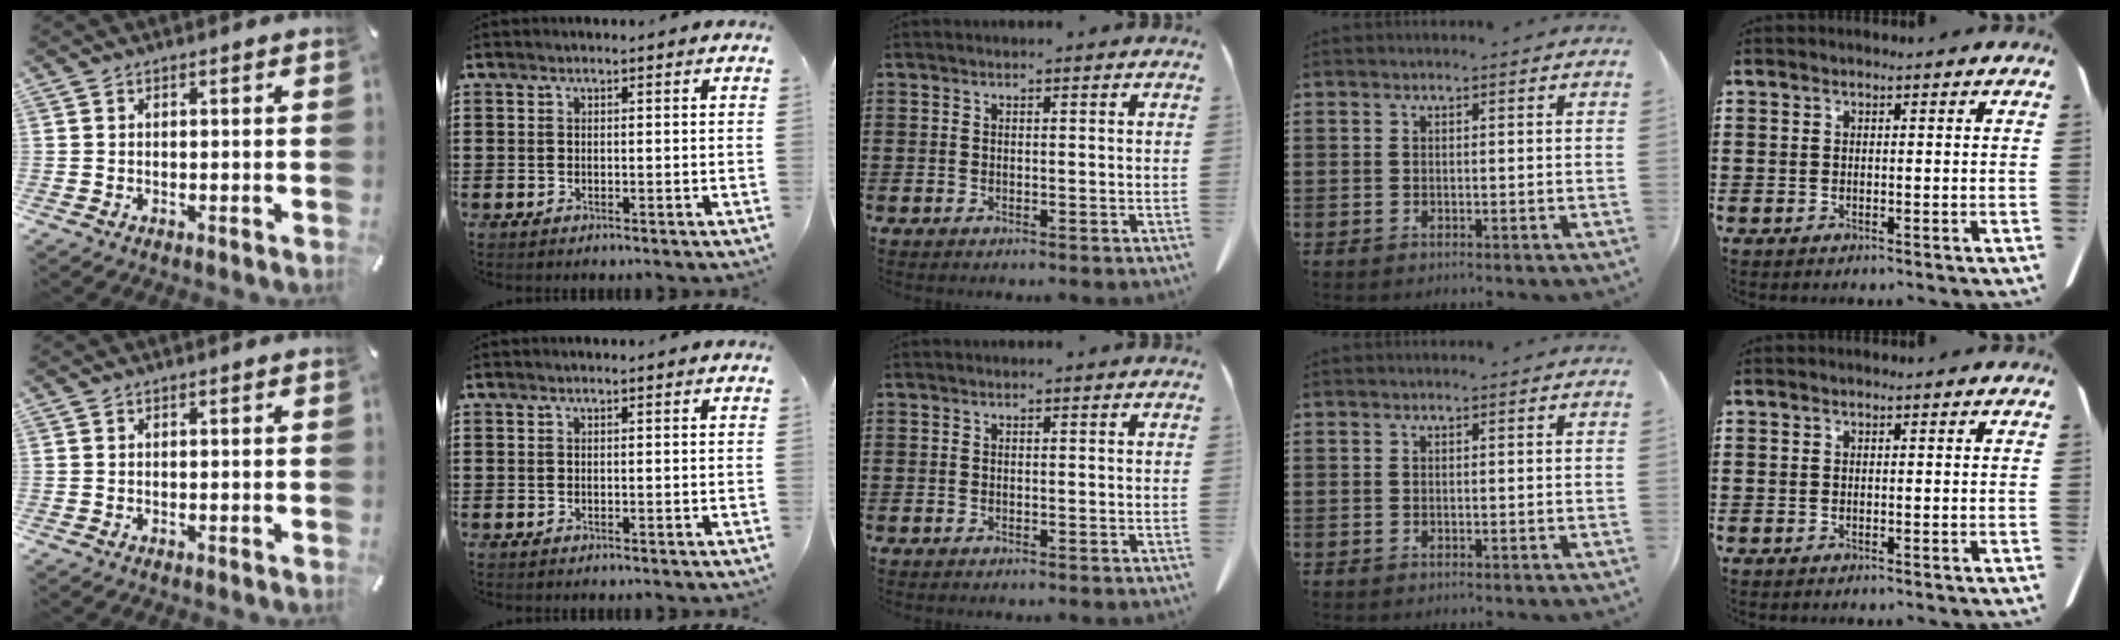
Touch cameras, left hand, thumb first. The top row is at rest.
{}